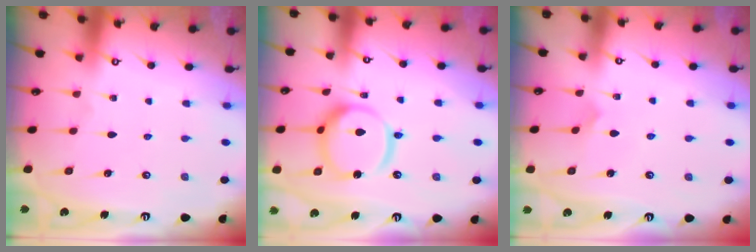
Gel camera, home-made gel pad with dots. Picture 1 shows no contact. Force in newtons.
{"total": 15.8, "press": 15.6, "slide": 2.0}
{"total": 3.6, "press": 3.6, "slide": 0.3}